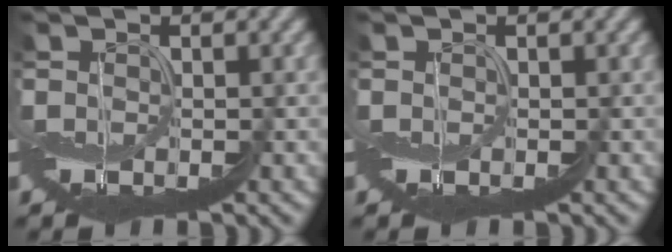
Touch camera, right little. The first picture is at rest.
{"total": 0.0}